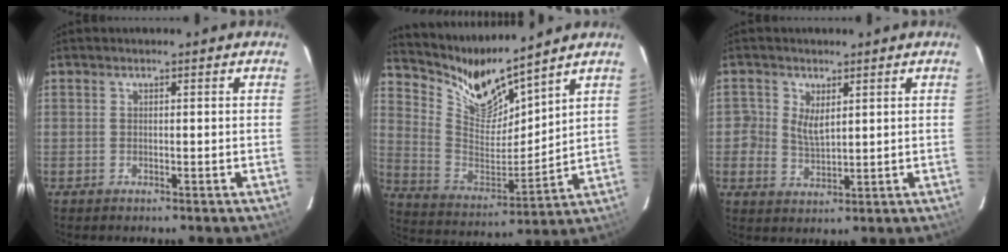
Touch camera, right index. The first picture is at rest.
{"total": 11.3, "force": [10.5, 1.2, 3.9], "torque": [-0.088, -0.038, 0.206]}
{"total": 3.8, "force": [1.1, 2.9, 2.3], "torque": [-0.048, -0.001, 0.024]}